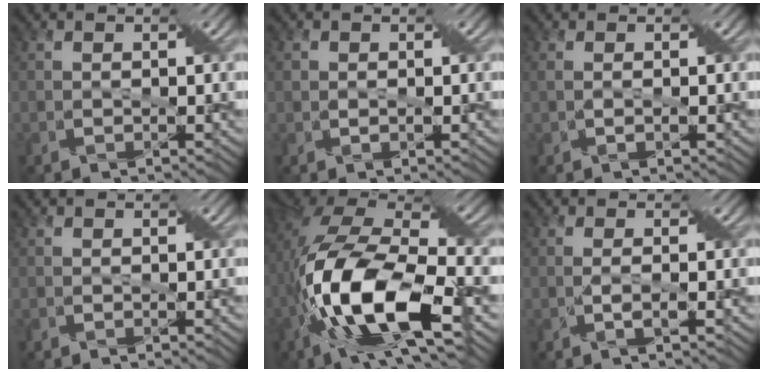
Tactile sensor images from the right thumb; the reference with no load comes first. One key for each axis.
{"total": 1.1, "fx": 0.2, "fy": 1.0, "fz": 0.5, "tx": 0.000, "ty": 0.006, "tz": -0.001}
{"total": 1.5, "fx": 0.0, "fy": 0.7, "fz": 1.4, "tx": -0.029, "ty": -0.006, "tz": 0.003}
{"total": 0.0}
{"total": 17.5, "fx": -4.9, "fy": 6.9, "fz": 15.3, "tx": -0.327, "ty": -0.002, "tz": -0.086}
{"total": 1.3, "fx": -0.2, "fy": -0.7, "fz": 1.1, "tx": -0.025, "ty": 0.003, "tz": -0.002}